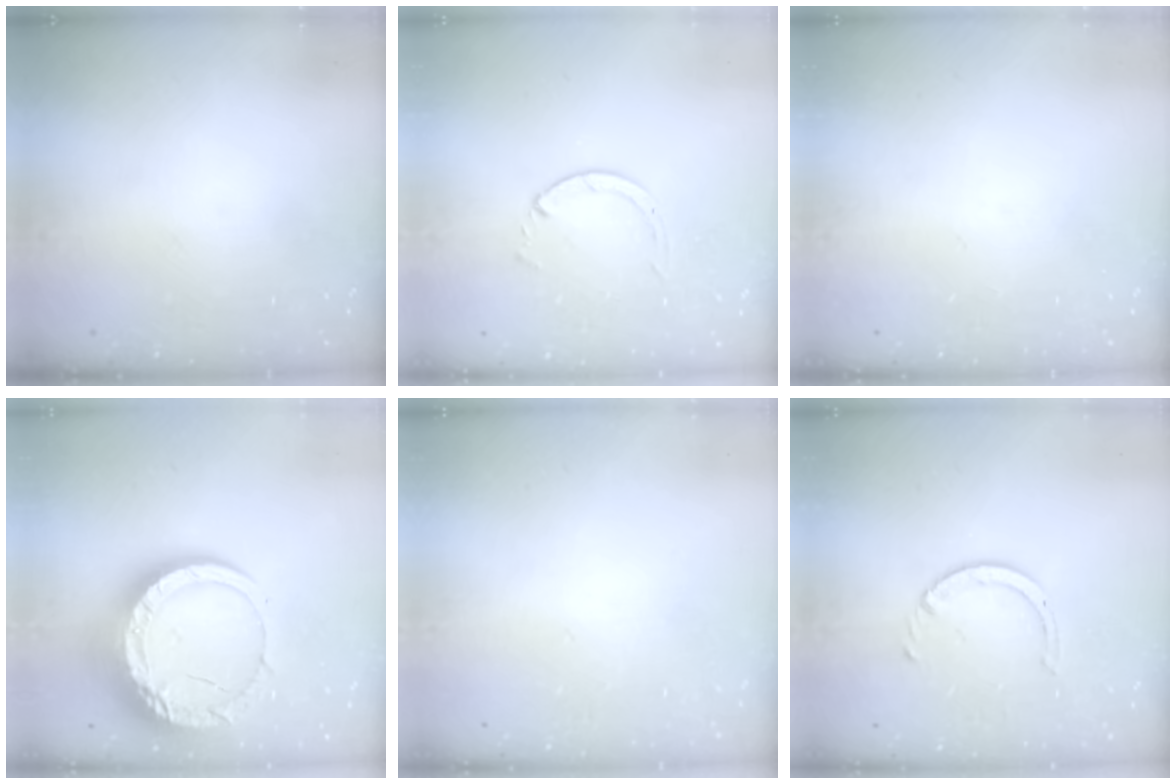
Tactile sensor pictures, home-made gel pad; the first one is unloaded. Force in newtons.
{"total": 1.3, "press": 1.2, "slide": 0.3}
{"total": 0.0}
{"total": 17.1, "press": 17.0, "slide": 1.6}
{"total": 2.6, "press": 2.6, "slide": 0.2}
{"total": 2.5, "press": 2.4, "slide": 0.3}